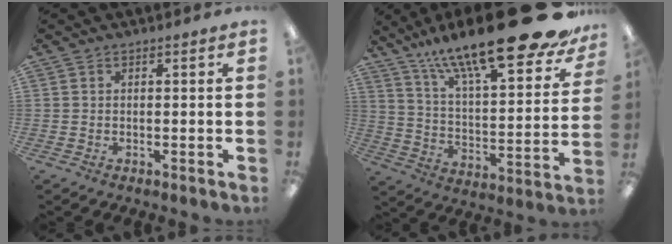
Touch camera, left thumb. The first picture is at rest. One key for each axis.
{"total": 25.4, "fx": 19.0, "fy": 6.1, "fz": 15.7, "tx": -0.242, "ty": -0.125, "tz": 0.306}